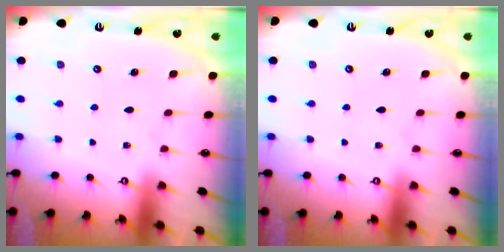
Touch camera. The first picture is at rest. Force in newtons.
{"total": 0.0}